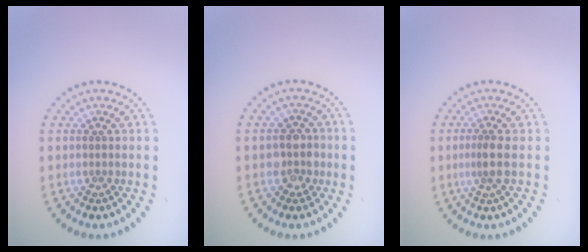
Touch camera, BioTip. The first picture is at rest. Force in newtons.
{"total": 2.2, "press": 2.0, "slide": 1.0}
{"total": 1.9, "press": 1.3, "slide": 1.3}